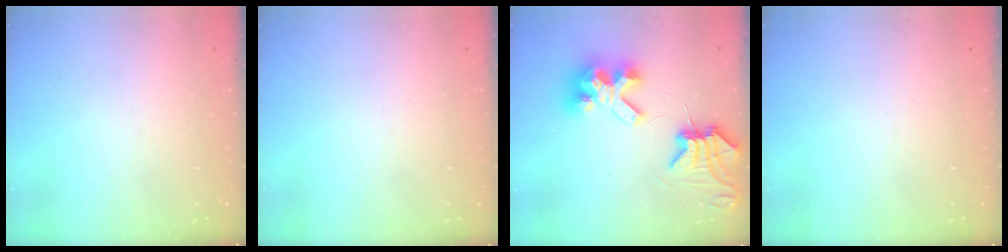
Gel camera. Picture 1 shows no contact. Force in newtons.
{"total": 0.0}
{"total": 9.8, "press": 9.7, "slide": 1.2}
{"total": 0.0}